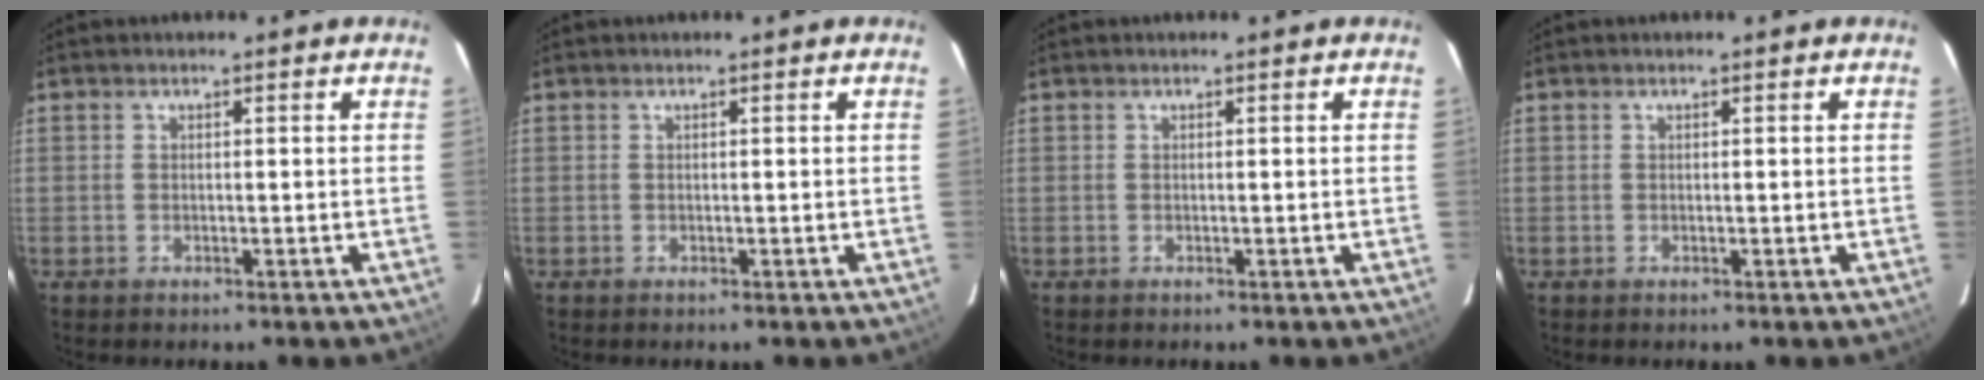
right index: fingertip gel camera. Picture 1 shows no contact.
{"total": 0.0}
{"total": 0.0}
{"total": 0.0}